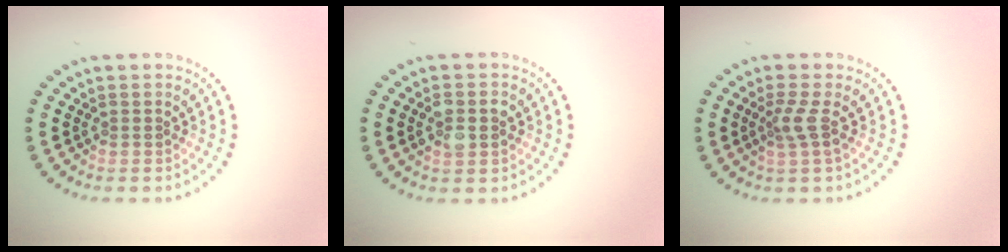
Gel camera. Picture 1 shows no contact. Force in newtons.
{"total": 2.2, "press": 2.2, "slide": 0.2}
{"total": 1.9, "press": 1.4, "slide": 1.3}